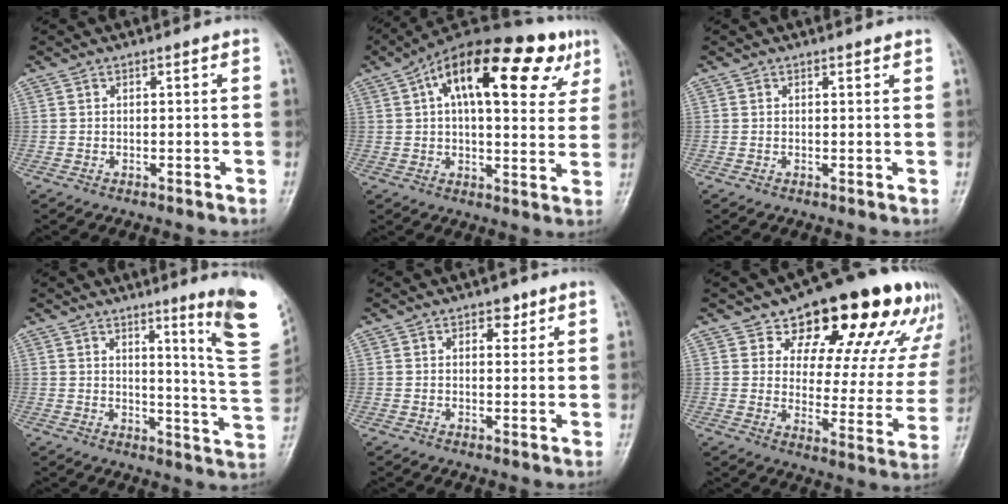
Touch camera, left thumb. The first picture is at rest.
{"total": 25.0, "force": [10.5, 10.7, 20.0], "torque": [-0.272, 0.023, 0.149]}
{"total": 1.0, "force": [0.9, 0.3, 0.4], "torque": [-0.002, -0.002, 0.010]}
{"total": 14.5, "force": [7.5, 0.6, 12.4], "torque": [-0.142, -0.055, 0.104]}
{"total": 2.9, "force": [1.7, 1.7, 1.6], "torque": [-0.003, -0.007, 0.022]}
{"total": 24.1, "force": [15.1, 10.8, 15.3], "torque": [-0.160, -0.065, 0.201]}